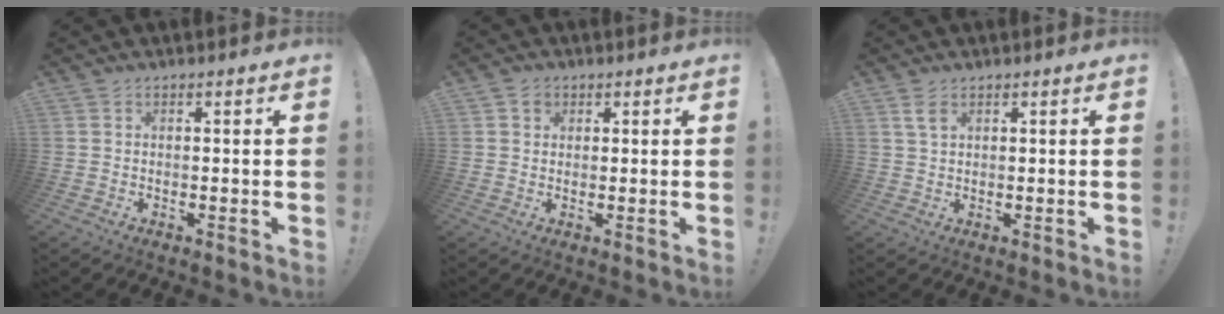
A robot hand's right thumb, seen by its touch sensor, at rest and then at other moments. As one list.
[{"total": 2.2, "force": [1.2, 1.9, 0.4], "torque": [0.002, -0.005, 0.019]}, {"total": 3.4, "force": [1.8, 1.7, 2.4], "torque": [-0.043, -0.001, 0.033]}]